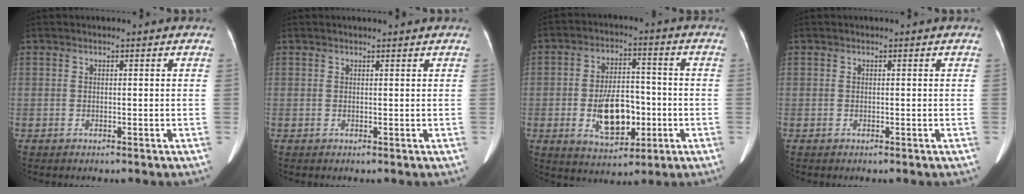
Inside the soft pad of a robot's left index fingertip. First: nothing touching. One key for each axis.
{"total": 1.6, "fx": 1.5, "fy": 0.2, "fz": 0.6, "tx": -0.008, "ty": 0.014, "tz": 0.021}
{"total": 10.4, "fx": -2.6, "fy": 5.5, "fz": 8.5, "tx": -0.156, "ty": 0.007, "tz": -0.036}
{"total": 0.0}